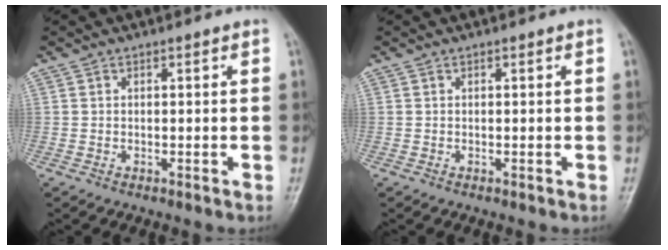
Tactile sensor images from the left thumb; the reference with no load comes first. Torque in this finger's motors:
{"motor_torque": [0.00, 0.00, -0.01, 0.01, 0.00]}